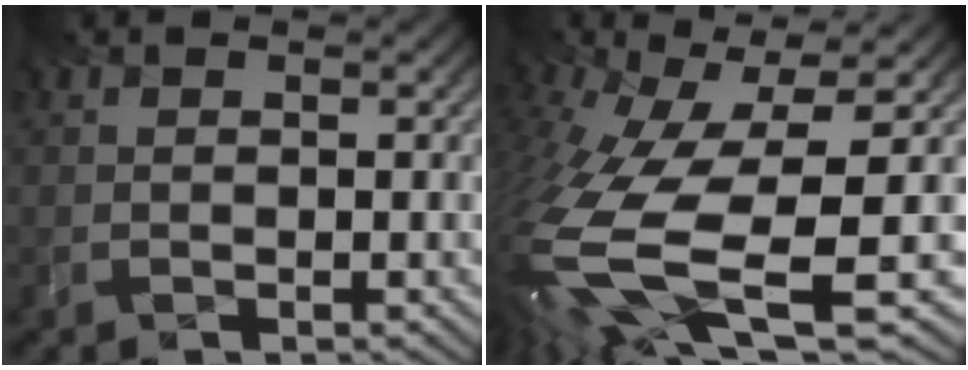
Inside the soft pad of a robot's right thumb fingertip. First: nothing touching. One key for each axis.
{"total": 14.7, "fx": -5.9, "fy": 6.1, "fz": 12.1, "tx": -0.312, "ty": -0.056, "tz": -0.067}